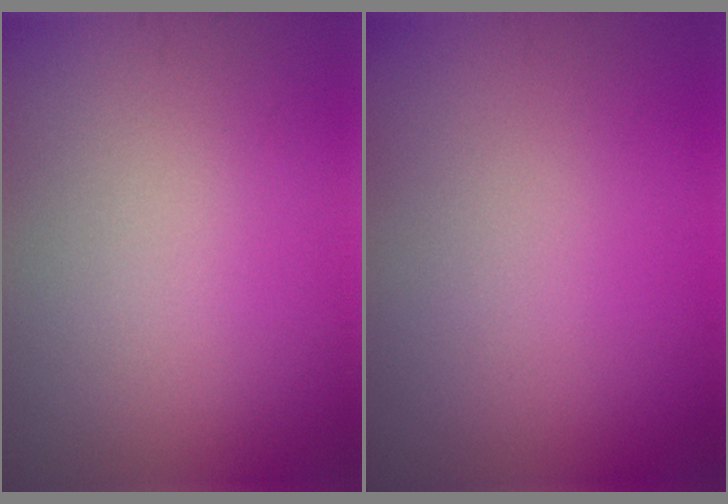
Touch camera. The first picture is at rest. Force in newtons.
{"total": 0.0}